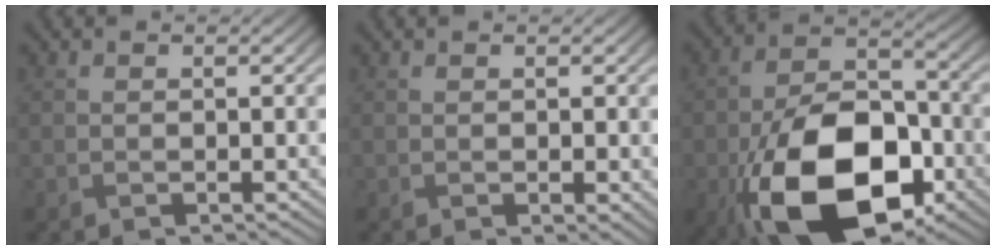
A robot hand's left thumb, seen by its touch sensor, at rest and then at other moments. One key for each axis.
{"total": 0.7, "fx": 0.1, "fy": 0.1, "fz": 0.7, "tx": -0.011, "ty": -0.001, "tz": 0.005}
{"total": 17.9, "fx": -7.7, "fy": 10.0, "fz": 12.7, "tx": -0.227, "ty": -0.027, "tz": -0.136}